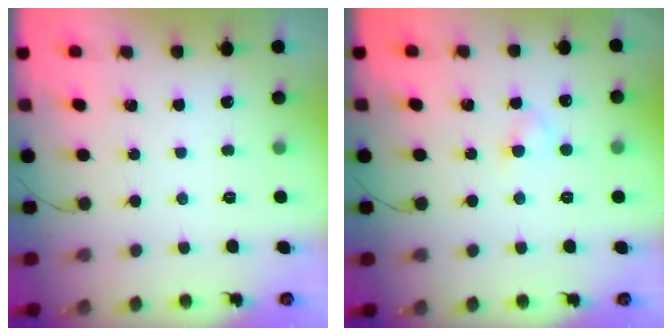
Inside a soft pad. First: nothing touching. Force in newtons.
{"total": 2.4, "press": 2.2, "slide": 1.0}